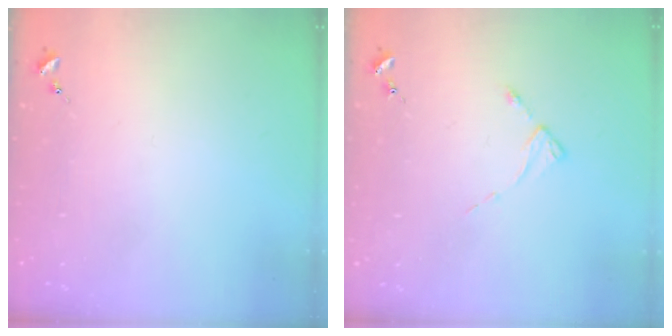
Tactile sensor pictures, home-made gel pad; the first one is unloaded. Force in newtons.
{"total": 2.2, "press": 2.2, "slide": 0.4}